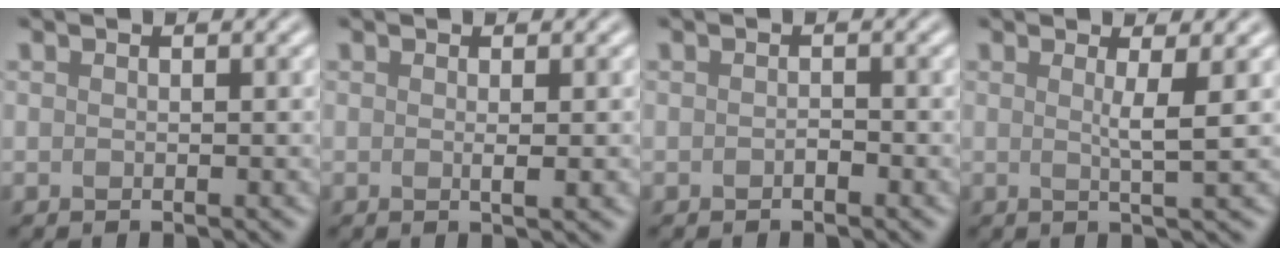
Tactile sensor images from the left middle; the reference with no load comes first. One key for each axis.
{"total": 1.2, "fx": -0.1, "fy": 0.2, "fz": 1.2, "tx": -0.017, "ty": 0.002, "tz": 0.001}
{"total": 0.6, "fx": -0.6, "fy": -0.1, "fz": -0.1, "tx": -0.003, "ty": 0.000, "tz": -0.003}
{"total": 1.9, "fx": 0.4, "fy": 0.1, "fz": 1.8, "tx": -0.034, "ty": -0.001, "tz": 0.005}